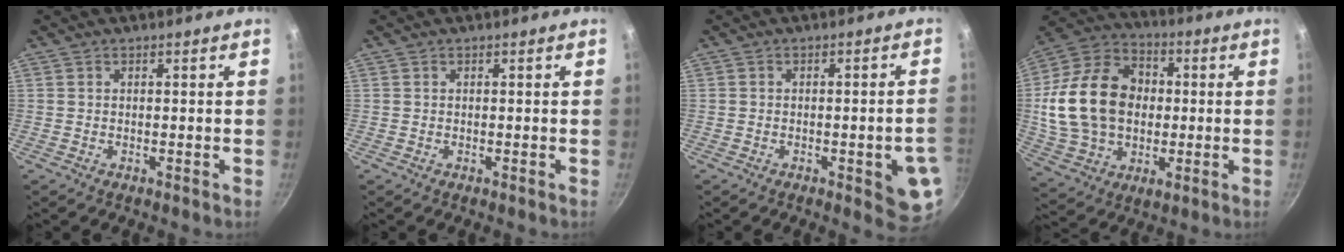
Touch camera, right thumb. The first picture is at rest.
{"total": 0.0}
{"total": 8.4, "force": [-2.2, 2.5, 7.7], "torque": [-0.071, 0.008, -0.024]}
{"total": 21.8, "force": [1.1, 16.1, 14.6], "torque": [-0.254, 0.024, 0.022]}